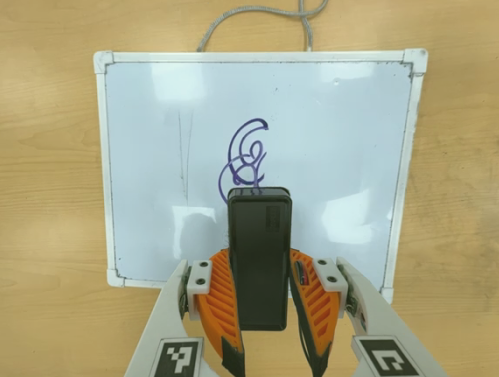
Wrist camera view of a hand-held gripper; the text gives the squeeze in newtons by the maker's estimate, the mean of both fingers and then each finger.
{"total": 7.4, "left": 5.8, "right": 9.1}